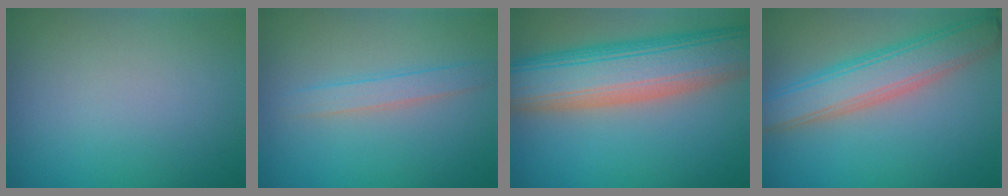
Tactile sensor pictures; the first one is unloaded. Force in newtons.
{"total": 1.9, "press": 1.9, "slide": 0.1}
{"total": 11.2, "press": 11.2, "slide": 0.9}
{"total": 5.9, "press": 5.9, "slide": 0.2}